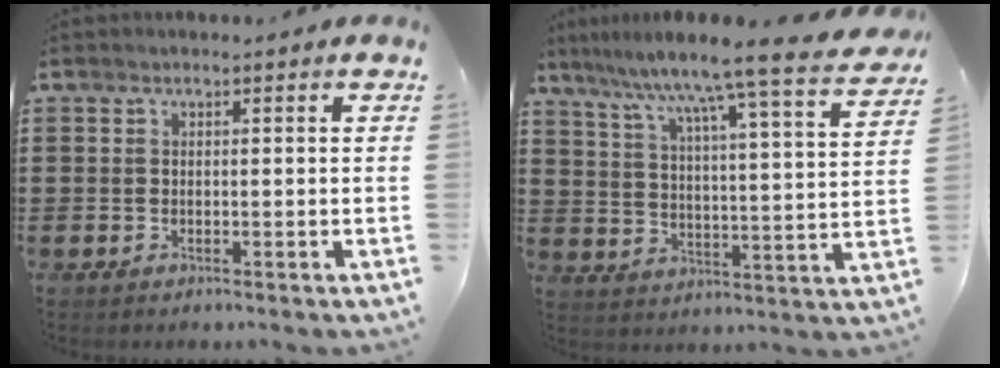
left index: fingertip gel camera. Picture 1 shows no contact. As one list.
[{"total": 8.0, "force": [7.1, -1.3, 3.6], "torque": [-0.093, -0.063, 0.106]}]